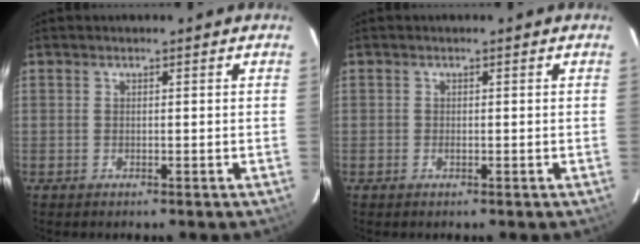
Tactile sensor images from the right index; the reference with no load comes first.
{"total": 0.6, "force": [-0.3, 0.5, 0.2], "torque": [-0.004, -0.001, -0.007]}